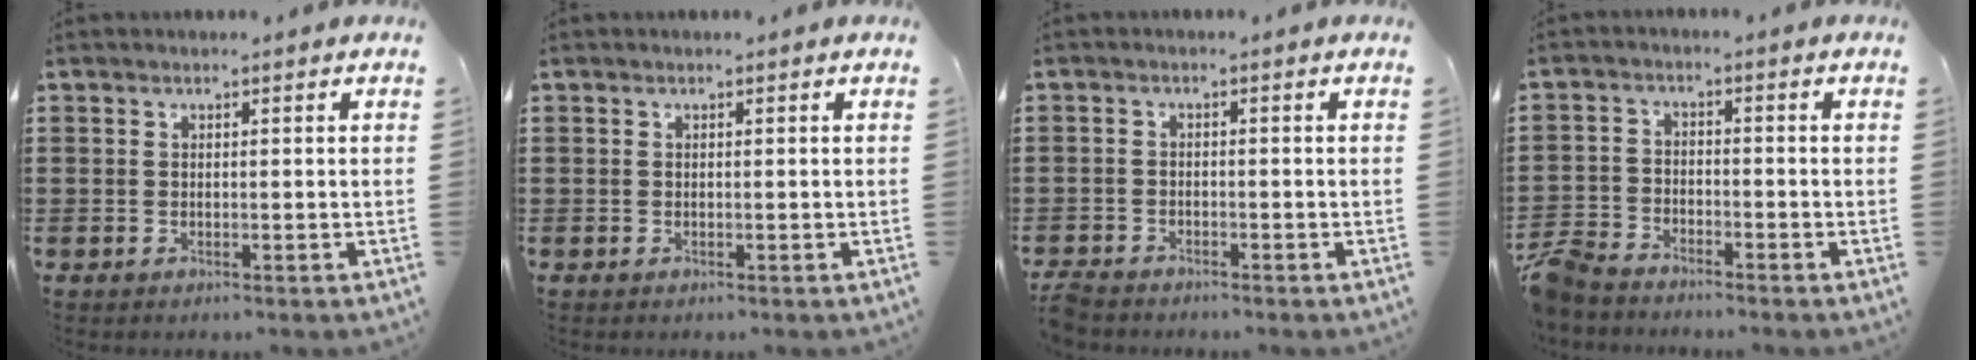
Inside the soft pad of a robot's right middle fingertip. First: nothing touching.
{"total": 0.0}
{"total": 2.3, "force": [-2.2, 0.4, 0.3], "torque": [-0.015, -0.001, -0.049]}
{"total": 4.9, "force": [-4.6, 1.3, 1.2], "torque": [-0.052, -0.003, -0.103]}